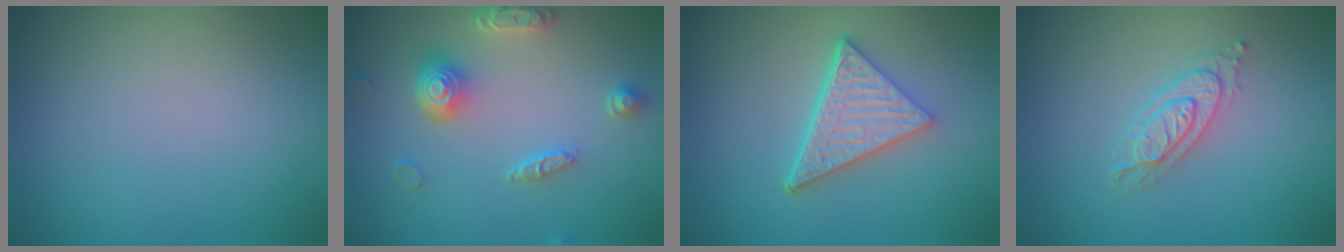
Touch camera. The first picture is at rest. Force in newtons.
{"total": 4.3, "press": 3.4, "slide": 2.6}
{"total": 5.2, "press": 3.9, "slide": 3.5}
{"total": 2.6, "press": 2.6, "slide": 0.5}